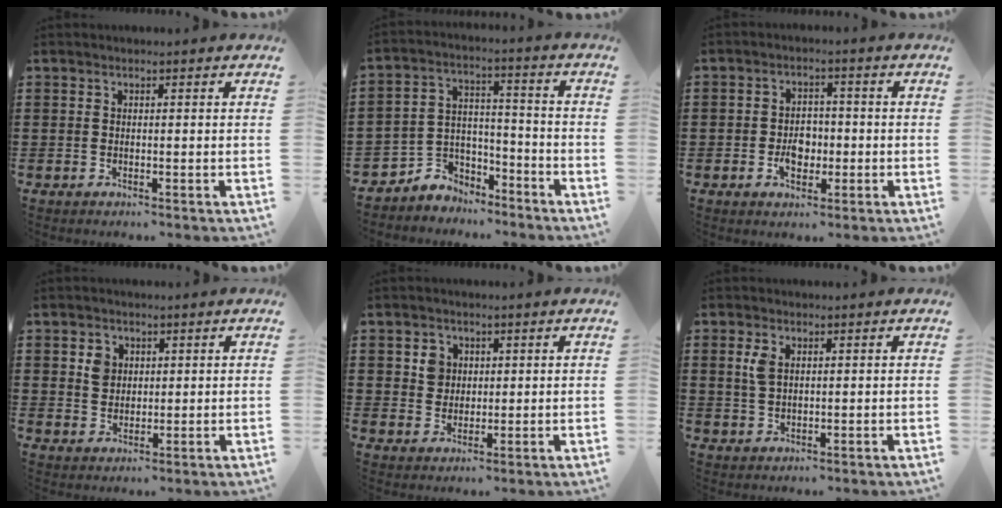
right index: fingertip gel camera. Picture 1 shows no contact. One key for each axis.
{"total": 4.8, "fx": -3.9, "fy": 2.9, "fz": -0.5, "tx": -0.011, "ty": 0.003, "tz": -0.081}
{"total": 4.2, "fx": -1.1, "fy": 3.0, "fz": 2.7, "tx": -0.046, "ty": 0.005, "tz": -0.022}
{"total": 3.0, "fx": 1.1, "fy": 2.6, "fz": 1.1, "tx": -0.031, "ty": 0.011, "tz": 0.019}
{"total": 3.2, "fx": 1.0, "fy": 2.9, "fz": 0.9, "tx": -0.022, "ty": 0.008, "tz": 0.016}
{"total": 2.8, "fx": 1.0, "fy": 1.5, "fz": 2.1, "tx": -0.048, "ty": 0.007, "tz": 0.017}